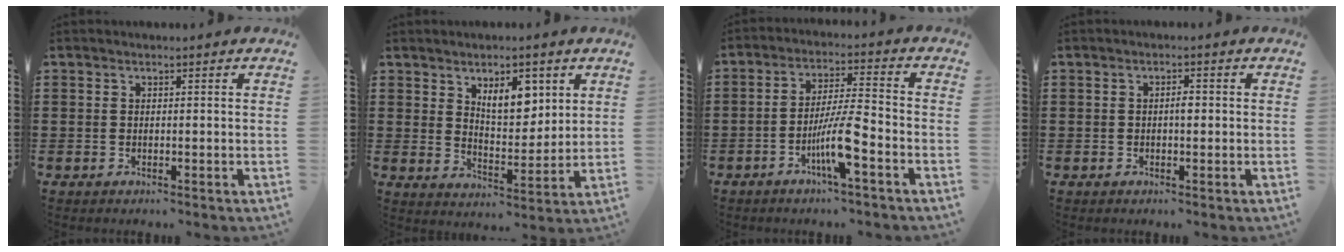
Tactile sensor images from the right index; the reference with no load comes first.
{"total": 7.1, "force": [3.8, 3.7, 4.7], "torque": [-0.074, -0.004, 0.061]}
{"total": 7.9, "force": [-3.6, 0.8, 7.0], "torque": [-0.141, -0.009, -0.071]}
{"total": 1.6, "force": [-0.1, 0.5, 1.5], "torque": [-0.028, 0.000, -0.003]}